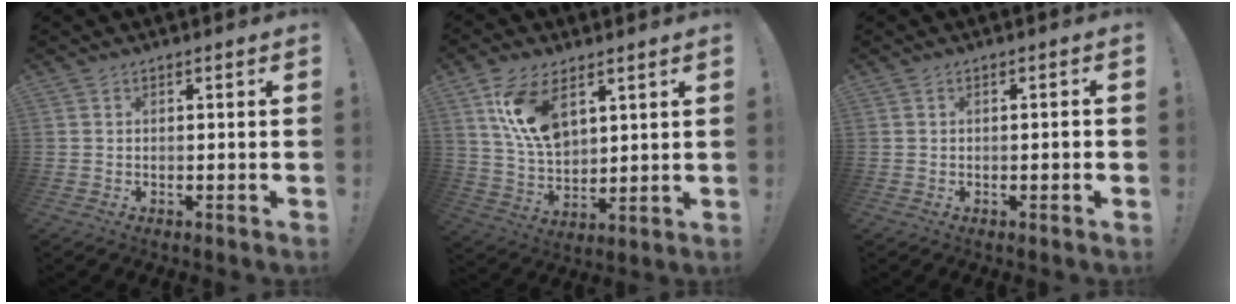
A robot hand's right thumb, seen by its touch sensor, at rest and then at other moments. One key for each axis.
{"total": 13.8, "fx": 6.6, "fy": 8.0, "fz": 9.2, "tx": -0.173, "ty": -0.022, "tz": 0.125}
{"total": 1.3, "fx": -0.6, "fy": 0.0, "fz": 1.2, "tx": -0.020, "ty": 0.002, "tz": -0.010}